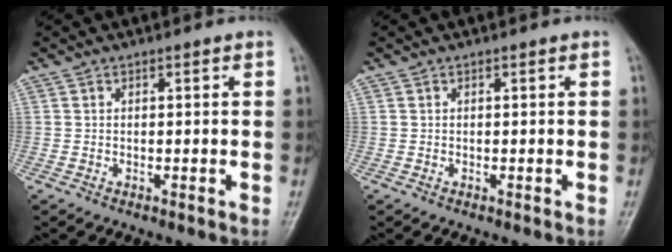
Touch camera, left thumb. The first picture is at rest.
{"total": 0.0}